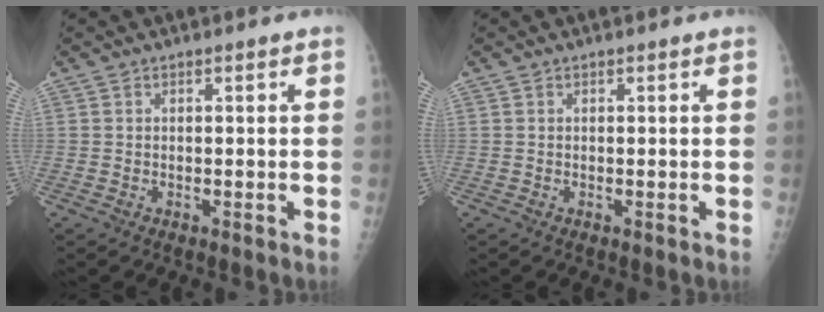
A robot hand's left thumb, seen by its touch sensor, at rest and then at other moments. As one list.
[{"total": 0.0}]